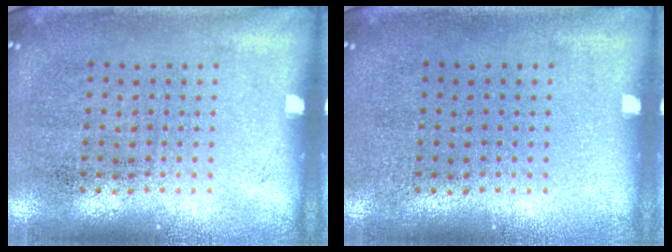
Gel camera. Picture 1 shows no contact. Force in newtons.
{"total": 0.0}